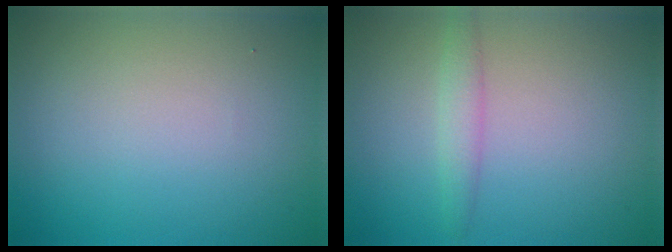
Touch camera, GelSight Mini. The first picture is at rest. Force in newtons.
{"total": 1.7, "press": 1.6, "slide": 0.2}